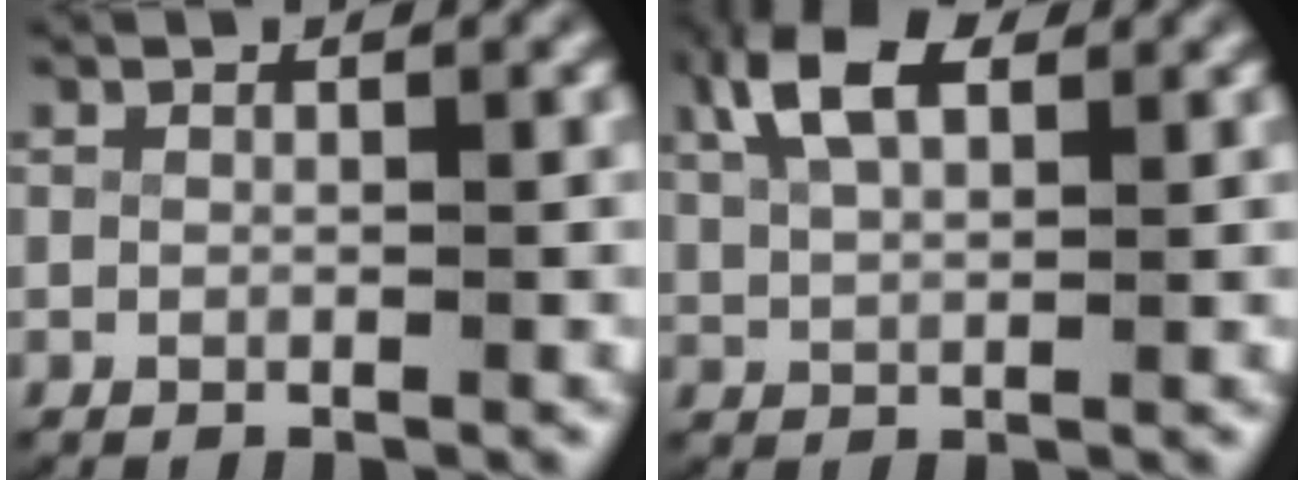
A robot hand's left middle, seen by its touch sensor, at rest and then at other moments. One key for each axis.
{"total": 4.7, "fx": 2.8, "fy": 2.0, "fz": 3.2, "tx": -0.077, "ty": 0.001, "tz": 0.055}